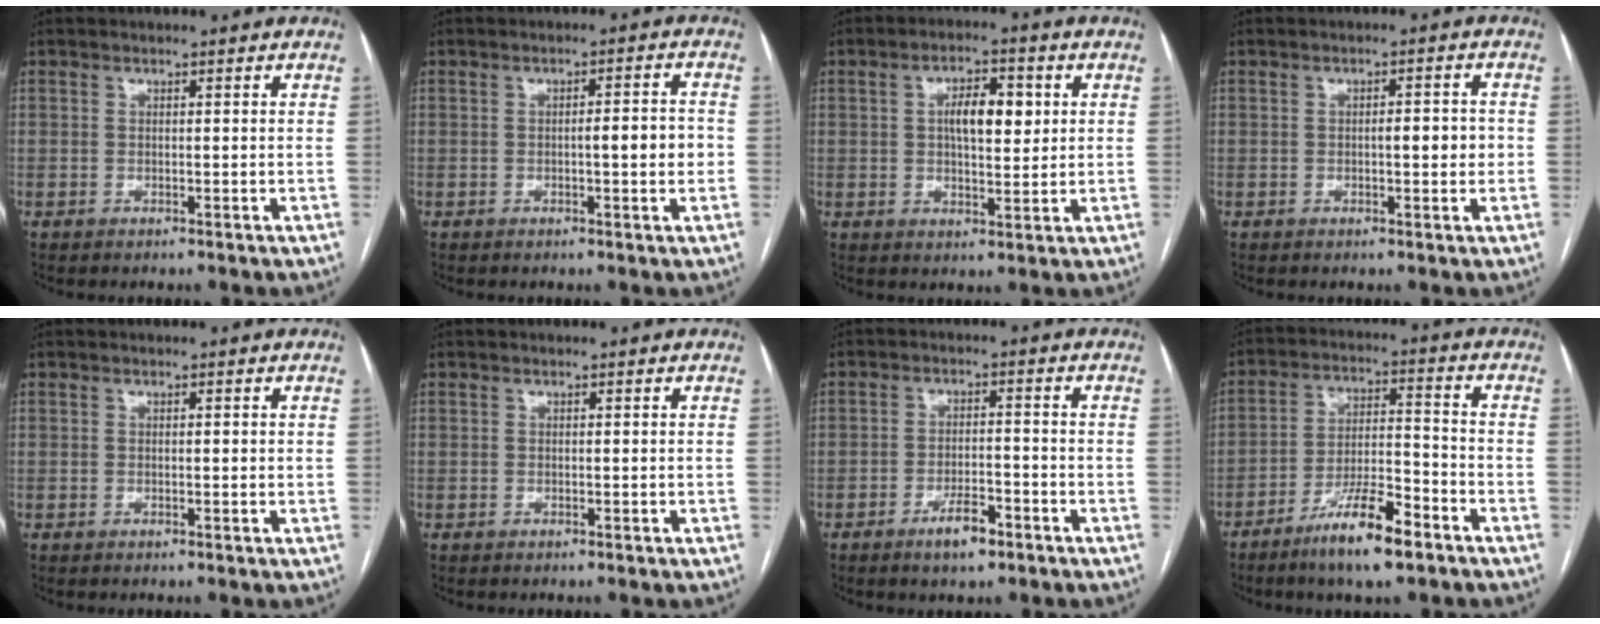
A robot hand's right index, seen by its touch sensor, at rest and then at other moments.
{"total": 4.4, "force": [-0.7, 0.6, 4.3], "torque": [-0.060, 0.008, -0.008]}
{"total": 6.9, "force": [1.5, 2.7, 6.2], "torque": [-0.105, 0.013, 0.025]}
{"total": 3.5, "force": [-0.3, 1.0, 3.3], "torque": [-0.047, 0.004, -0.004]}
{"total": 0.6, "force": [0.1, 0.1, 0.6], "torque": [-0.010, 0.000, 0.001]}
{"total": 0.0}
{"total": 4.8, "force": [-3.1, 1.6, 3.4], "torque": [-0.061, 0.001, -0.049]}
{"total": 10.9, "force": [-7.1, 1.8, 8.0], "torque": [-0.146, -0.006, -0.126]}